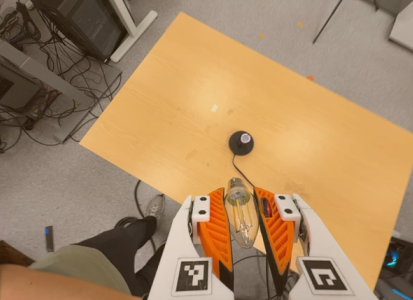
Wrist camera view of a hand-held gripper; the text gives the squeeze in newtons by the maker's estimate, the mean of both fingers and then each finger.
{"total": 19.8, "left": 21.3, "right": 18.3}